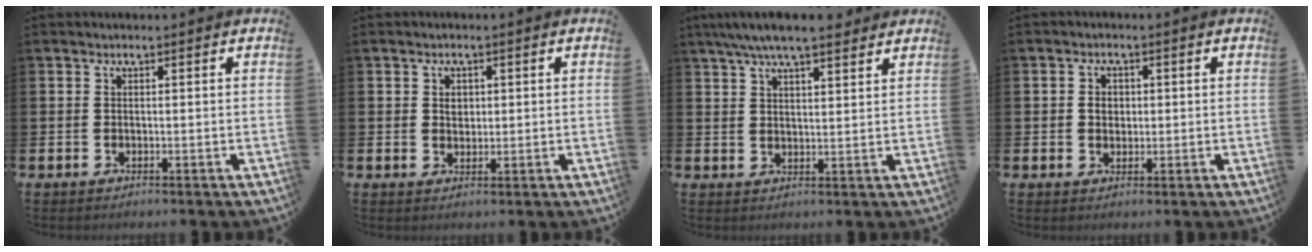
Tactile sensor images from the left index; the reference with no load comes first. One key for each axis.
{"total": 1.6, "fx": 0.6, "fy": 1.3, "fz": 0.7, "tx": 0.010, "ty": -0.004, "tz": 0.005}
{"total": 6.4, "fx": 5.7, "fy": 0.9, "fz": 2.7, "tx": -0.067, "ty": -0.014, "tz": 0.104}
{"total": 2.1, "fx": 0.3, "fy": 1.7, "fz": 1.2, "tx": -0.008, "ty": 0.003, "tz": -0.001}